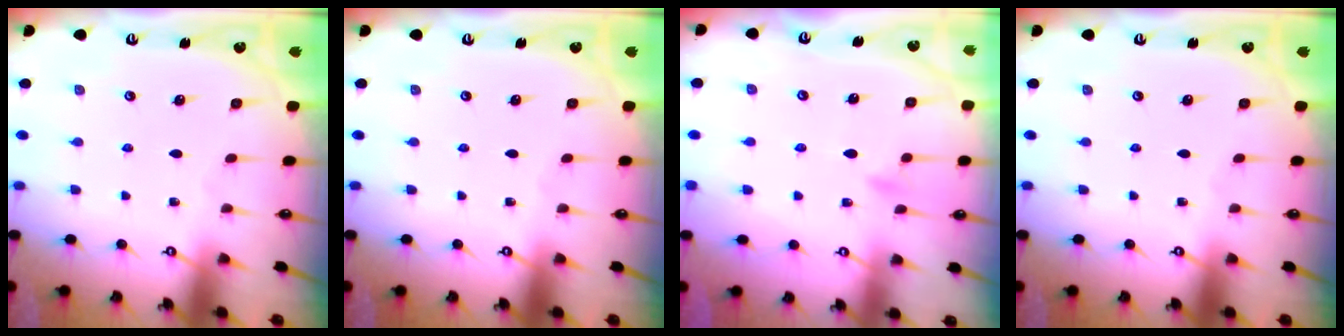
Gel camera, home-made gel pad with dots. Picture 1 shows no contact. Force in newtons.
{"total": 0.0}
{"total": 4.6, "press": 4.5, "slide": 0.4}
{"total": 0.0}